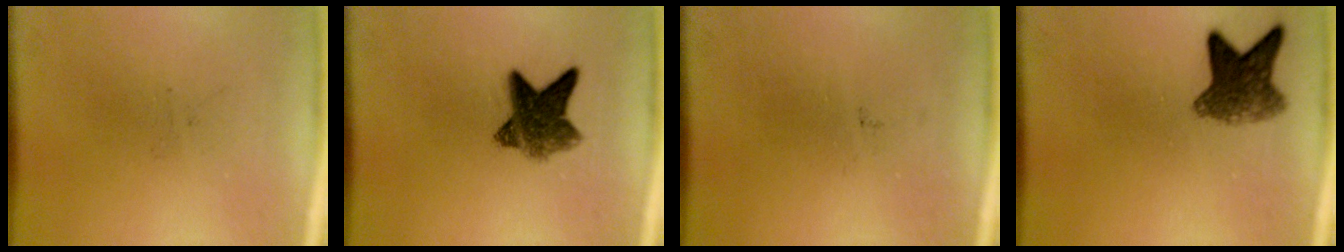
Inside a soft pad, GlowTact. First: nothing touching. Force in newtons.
{"total": 7.9}
{"total": 0.0}
{"total": 6.5}